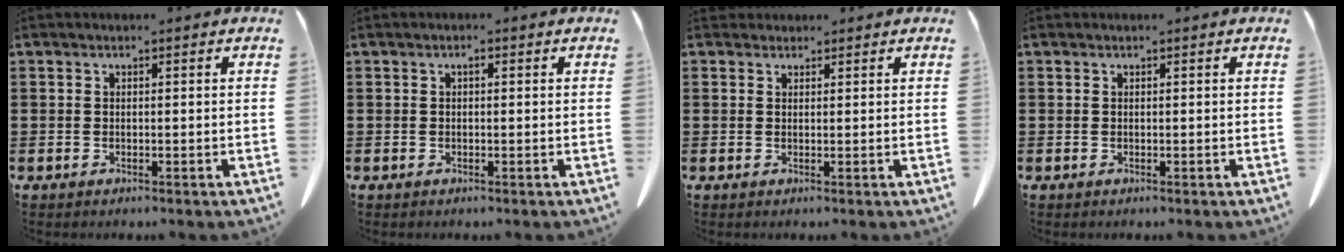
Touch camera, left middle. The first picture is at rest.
{"total": 0.8, "force": [-0.1, 0.4, 0.7], "torque": [-0.014, 0.002, -0.002]}
{"total": 1.3, "force": [1.1, 0.7, 0.1], "torque": [0.003, 0.000, 0.020]}
{"total": 0.0}